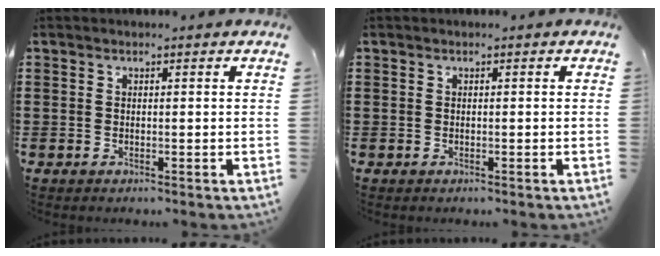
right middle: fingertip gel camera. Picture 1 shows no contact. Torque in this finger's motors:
{"motor_torque": [-0.18, -0.08, -0.06, -0.01]}